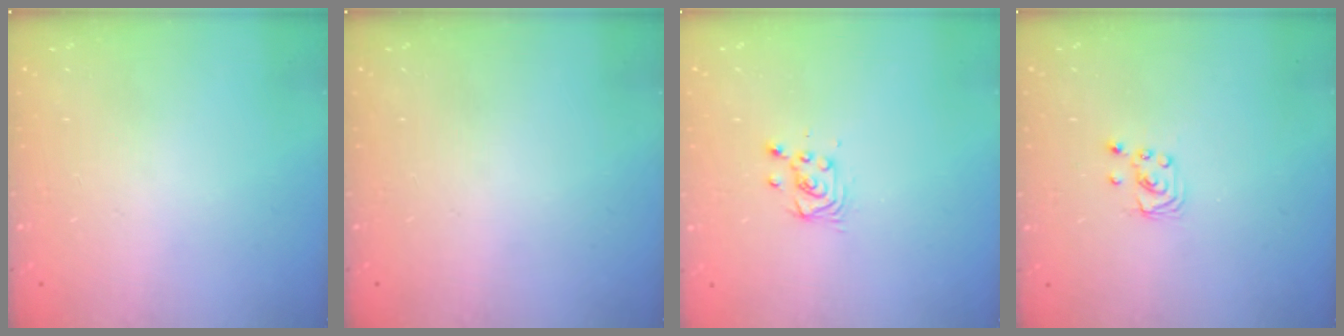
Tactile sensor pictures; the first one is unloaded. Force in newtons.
{"total": 0.0}
{"total": 3.7, "press": 3.7, "slide": 0.3}
{"total": 2.2, "press": 2.2, "slide": 0.2}